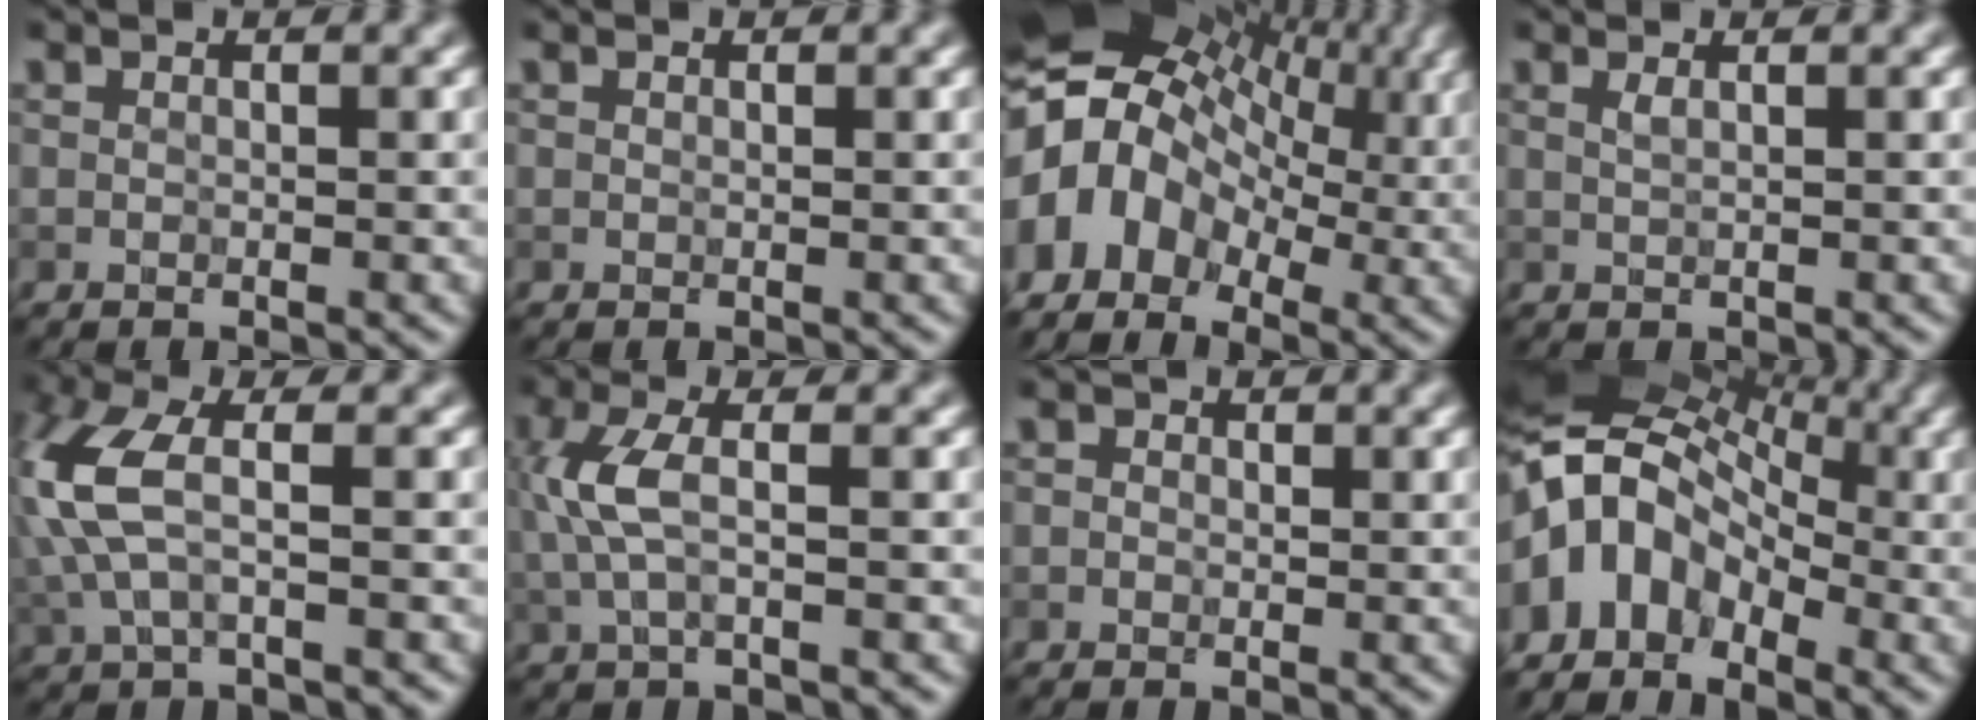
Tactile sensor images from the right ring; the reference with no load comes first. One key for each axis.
{"total": 0.0}
{"total": 13.1, "fx": -0.4, "fy": 10.8, "fz": 7.5, "tx": -0.132, "ty": 0.011, "tz": -0.014}
{"total": 0.9, "fx": 0.6, "fy": 0.3, "fz": 0.7, "tx": -0.009, "ty": 0.007, "tz": 0.007}
{"total": 5.5, "fx": 0.5, "fy": 2.2, "fz": 5.0, "tx": -0.141, "ty": 0.012, "tz": 0.006}
{"total": 3.5, "fx": 0.4, "fy": 1.1, "fz": 3.3, "tx": -0.086, "ty": 0.011, "tz": 0.007}
{"total": 0.6, "fx": -0.2, "fy": 0.5, "fz": 0.0, "tx": -0.002, "ty": 0.005, "tz": -0.005}
{"total": 9.6, "fx": -2.6, "fy": 7.0, "fz": 6.1, "tx": -0.095, "ty": 0.022, "tz": -0.055}